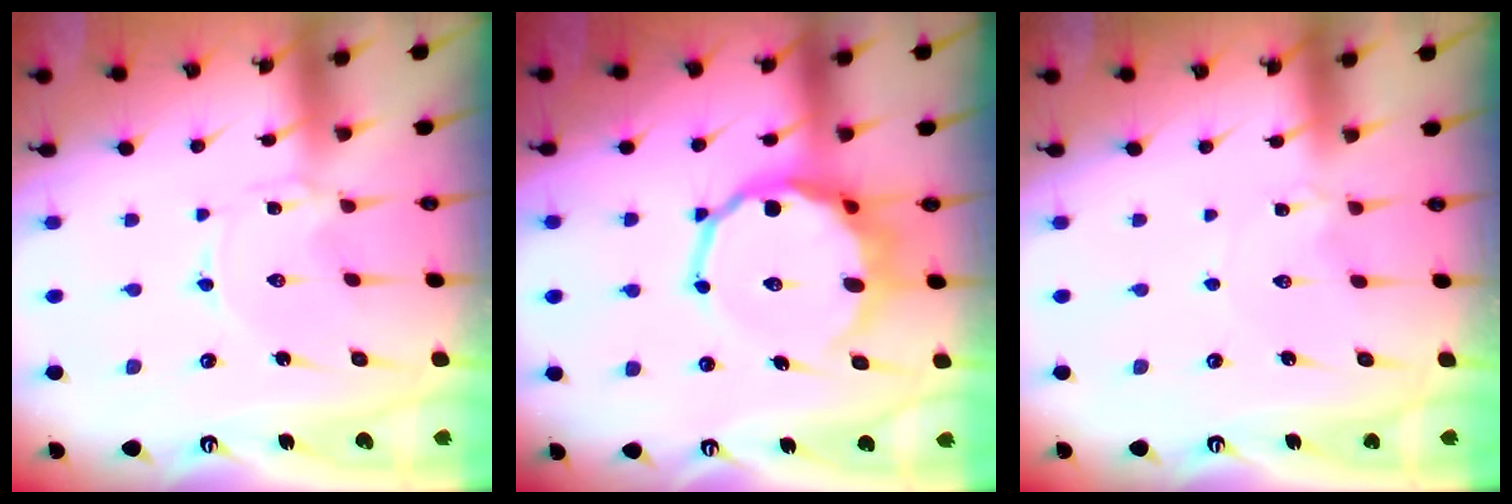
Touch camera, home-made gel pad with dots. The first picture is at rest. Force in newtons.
{"total": 12.9, "press": 12.4, "slide": 3.7}
{"total": 1.0, "press": 1.0, "slide": 0.2}